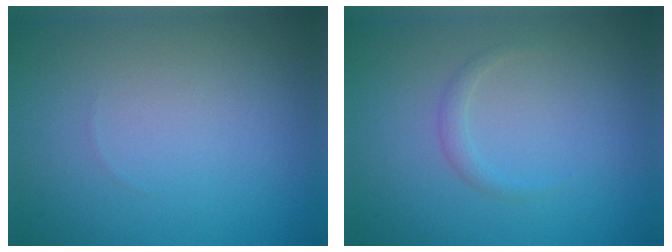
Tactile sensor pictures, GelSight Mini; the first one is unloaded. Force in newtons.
{"total": 0.5, "press": 0.5, "slide": 0.1}